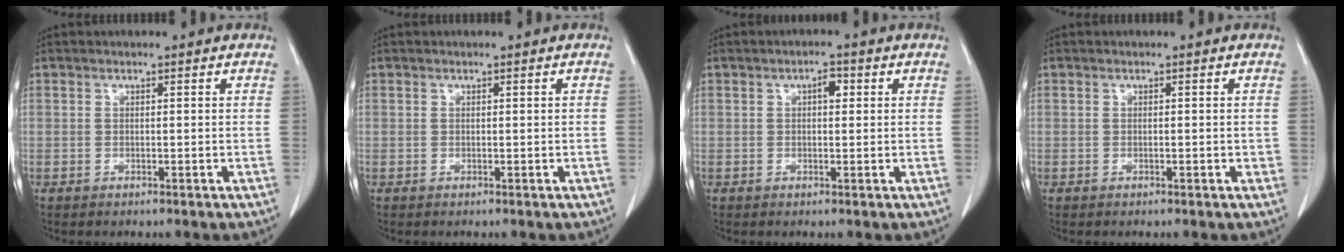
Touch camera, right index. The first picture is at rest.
{"total": 0.0}
{"total": 2.1, "force": [0.6, 1.0, 1.8], "torque": [-0.026, 0.007, 0.007]}
{"total": 0.7, "force": [-0.2, 0.3, 0.7], "torque": [-0.009, 0.001, -0.002]}